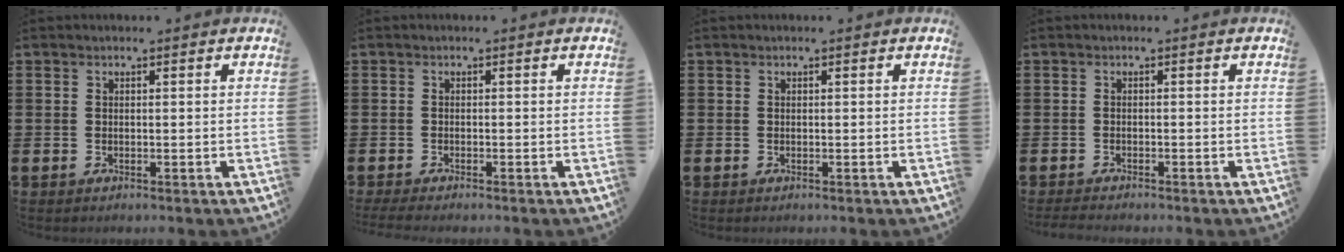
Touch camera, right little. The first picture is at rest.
{"total": 0.9, "force": [-0.7, 0.0, 0.7], "torque": [-0.010, -0.003, -0.013]}
{"total": 0.0}
{"total": 0.9, "force": [-0.8, 0.1, 0.3], "torque": [-0.006, -0.001, -0.016]}